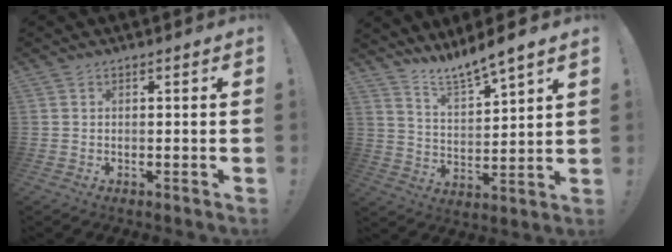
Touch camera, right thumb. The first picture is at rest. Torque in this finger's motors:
{"motor_torque": [0.05, 0.06, 0.62, 0.62, 0.00]}